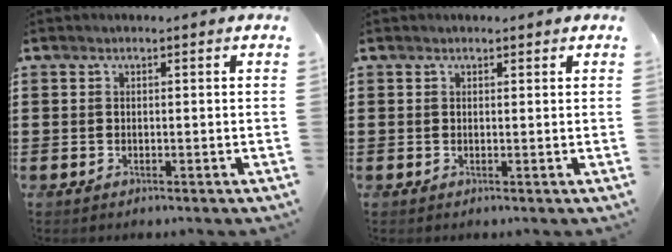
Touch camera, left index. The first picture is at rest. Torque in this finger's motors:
{"motor_torque": [0.24, 0.39, 0.06, -0.01]}